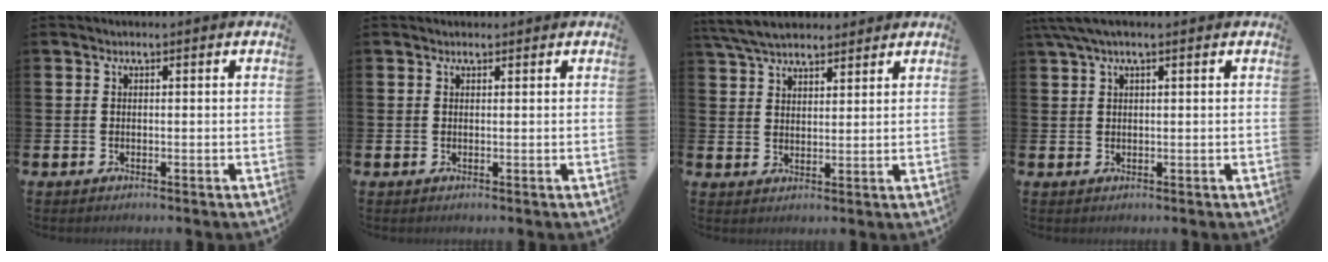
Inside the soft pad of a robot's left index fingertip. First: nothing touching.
{"total": 0.6, "force": [0.6, 0.3, 0.0], "torque": [0.010, -0.001, 0.008]}
{"total": 5.7, "force": [5.4, 1.4, 1.5], "torque": [-0.047, -0.015, 0.100]}
{"total": 3.0, "force": [1.9, 0.5, 2.3], "torque": [-0.049, 0.002, 0.035]}